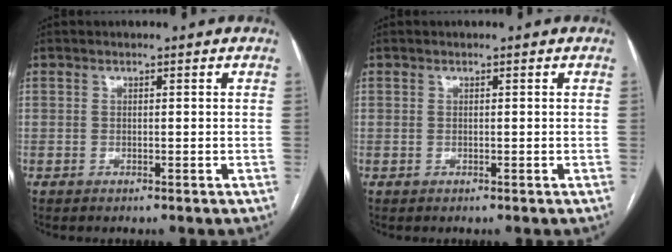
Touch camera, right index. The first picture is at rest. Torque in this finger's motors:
{"motor_torque": [-0.19, -0.08, -0.08, 0.00]}